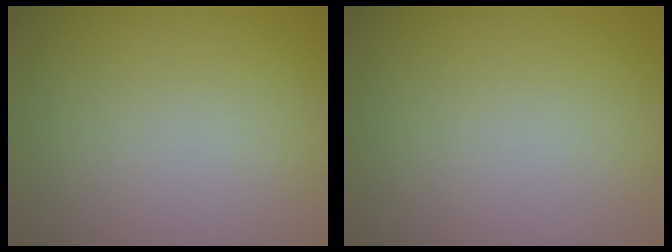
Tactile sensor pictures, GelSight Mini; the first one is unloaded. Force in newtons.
{"total": 0.0}